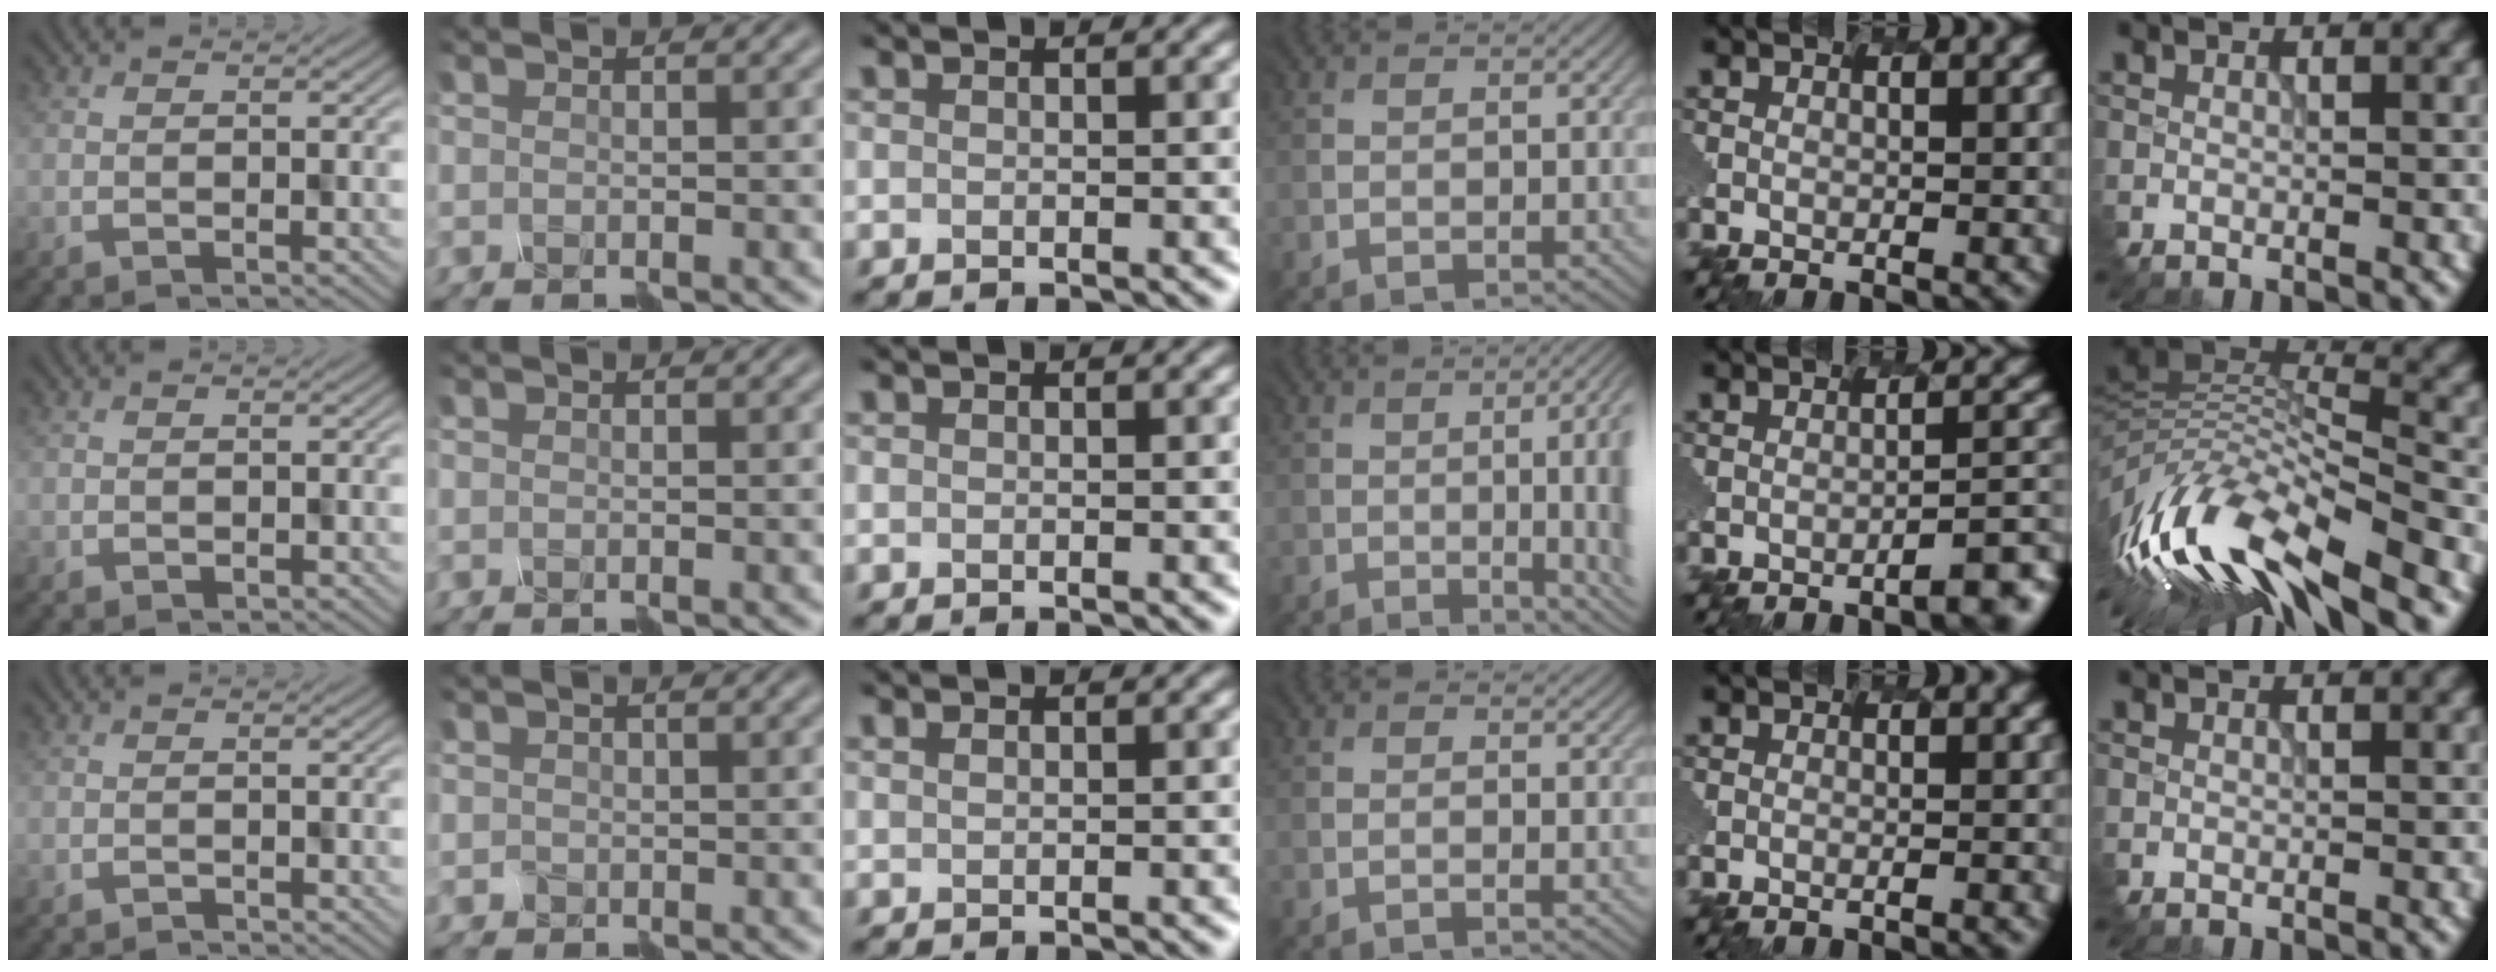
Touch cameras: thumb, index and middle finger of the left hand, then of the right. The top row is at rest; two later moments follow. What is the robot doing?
{"motion": "disassemble", "object": "hinged jar"}